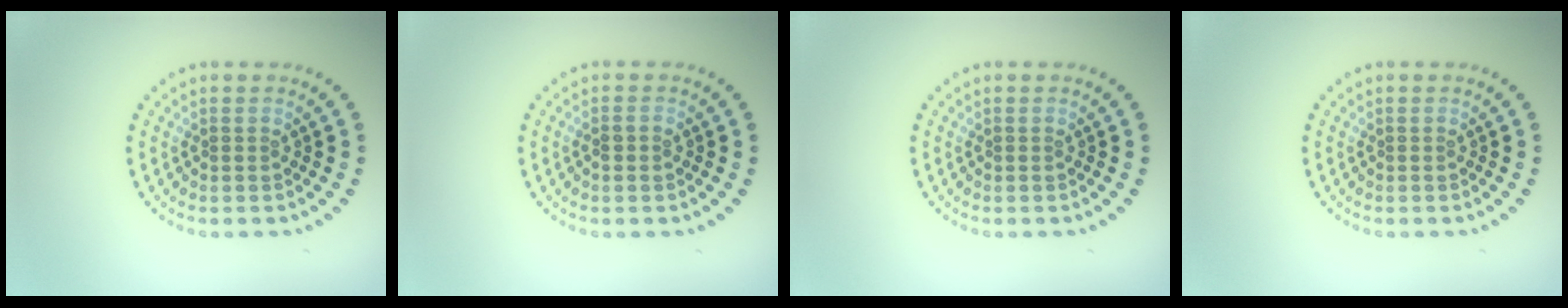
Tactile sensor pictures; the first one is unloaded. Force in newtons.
{"total": 0.5, "press": 0.4, "slide": 0.3}
{"total": 0.0}
{"total": 0.0}